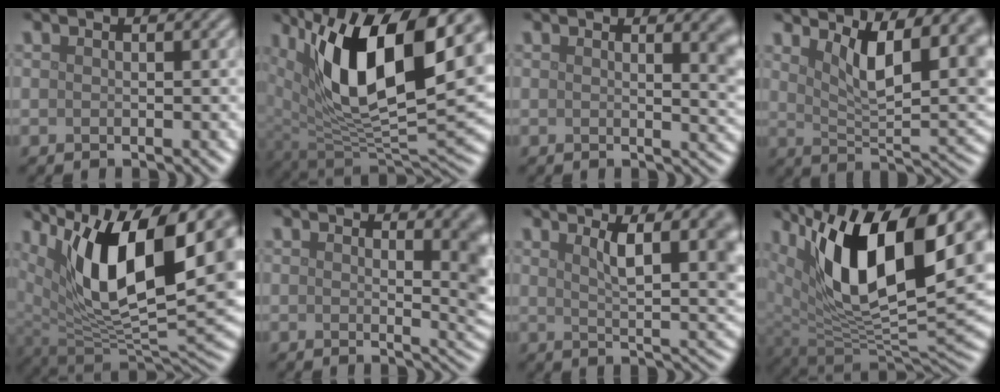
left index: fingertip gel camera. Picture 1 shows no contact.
{"total": 14.7, "force": [5.0, 6.2, 12.4], "torque": [-0.199, -0.006, 0.085]}
{"total": 4.1, "force": [1.6, 1.7, 3.4], "torque": [-0.021, 0.001, 0.022]}
{"total": 8.7, "force": [4.1, 2.9, 7.1], "torque": [-0.110, 0.000, 0.072]}
{"total": 14.5, "force": [4.7, 6.1, 12.2], "torque": [-0.193, -0.010, 0.082]}
{"total": 4.4, "force": [1.5, 1.7, 3.8], "torque": [-0.030, -0.008, 0.024]}
{"total": 7.2, "force": [2.6, 2.5, 6.2], "torque": [-0.074, 0.001, 0.040]}
{"total": 16.1, "force": [5.9, 7.4, 13.0], "torque": [-0.205, -0.004, 0.099]}